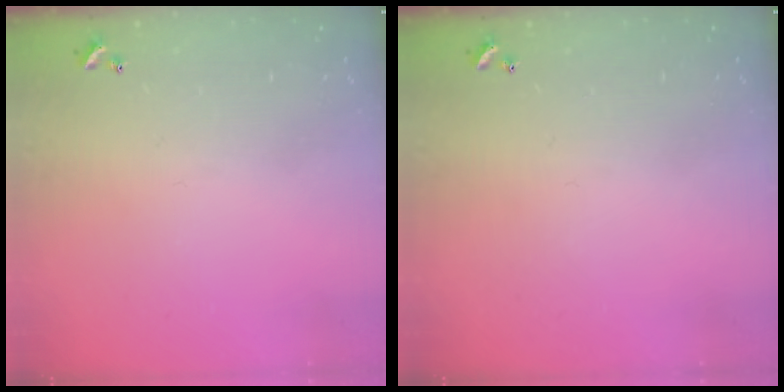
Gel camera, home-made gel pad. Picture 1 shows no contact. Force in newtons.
{"total": 0.0}